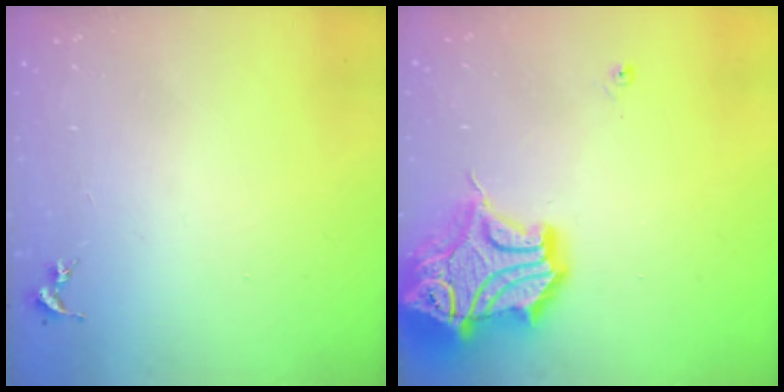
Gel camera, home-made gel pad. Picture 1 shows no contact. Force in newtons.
{"total": 19.6, "press": 19.4, "slide": 2.5}